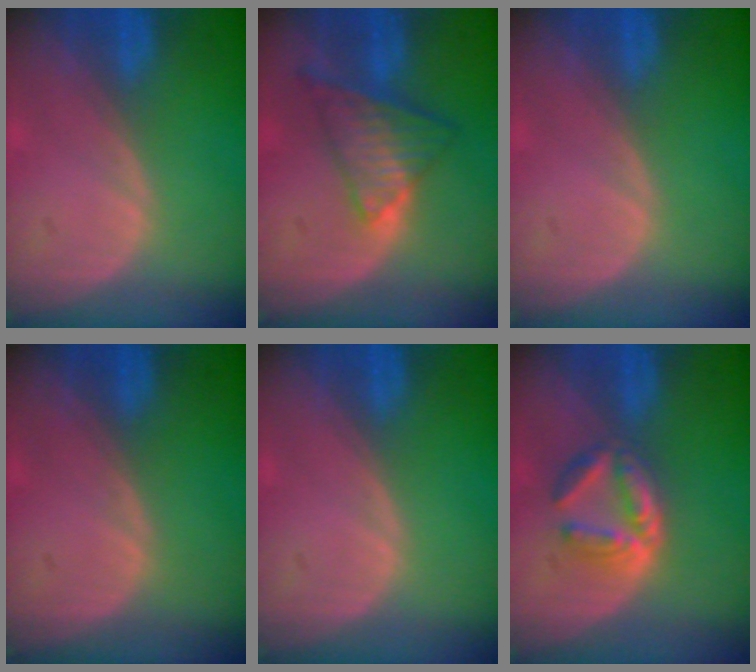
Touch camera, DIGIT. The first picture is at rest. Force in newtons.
{"total": 7.6, "press": 6.4, "slide": 4.0}
{"total": 0.0}
{"total": 0.0}
{"total": 0.0}
{"total": 5.3, "press": 5.0, "slide": 2.0}